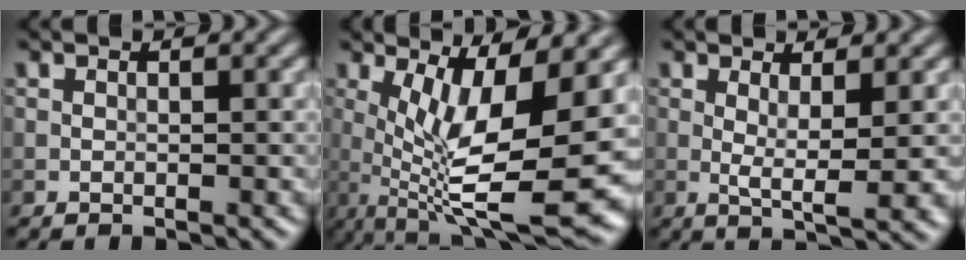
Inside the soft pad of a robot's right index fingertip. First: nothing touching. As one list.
[{"total": 12.4, "force": [-0.5, 3.5, 11.9], "torque": [-0.187, -0.015, 0.002]}, {"total": 3.8, "force": [0.7, 0.6, 3.6], "torque": [-0.067, -0.012, 0.013]}]